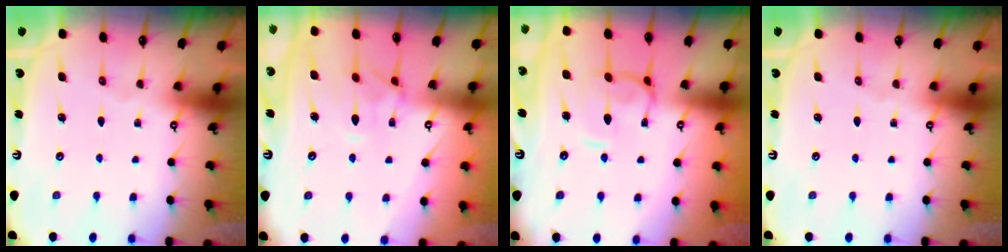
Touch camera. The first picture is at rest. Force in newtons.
{"total": 1.4, "press": 1.1, "slide": 0.9}
{"total": 1.8, "press": 1.6, "slide": 0.7}
{"total": 0.0}